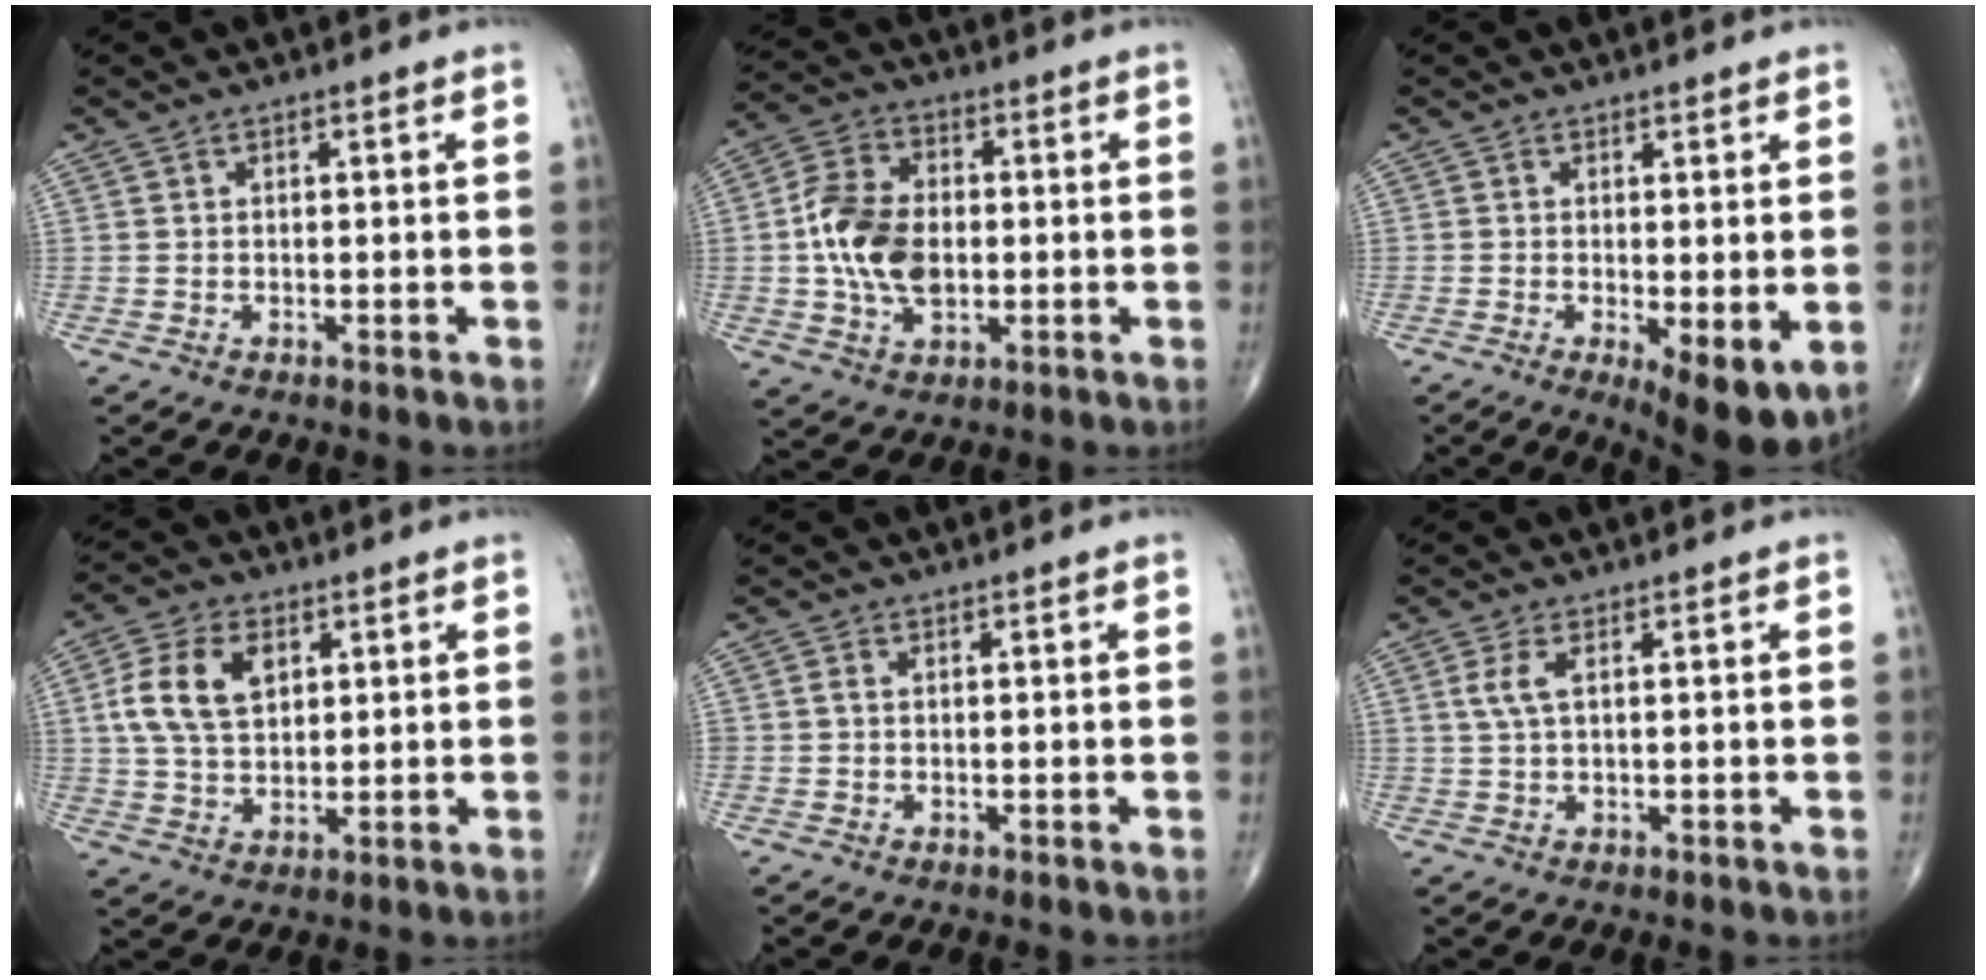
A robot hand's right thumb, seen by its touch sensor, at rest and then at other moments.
{"total": 12.8, "force": [-0.5, 8.3, 9.7], "torque": [-0.172, 0.013, -0.009]}
{"total": 8.3, "force": [-1.8, 2.9, 7.5], "torque": [-0.108, -0.023, -0.022]}
{"total": 10.6, "force": [2.9, 6.8, 7.6], "torque": [-0.140, 0.002, 0.055]}
{"total": 0.7, "force": [0.0, 0.5, 0.5], "torque": [-0.007, 0.001, -0.001]}
{"total": 3.1, "force": [0.9, 1.1, 2.8], "torque": [-0.072, 0.007, 0.023]}